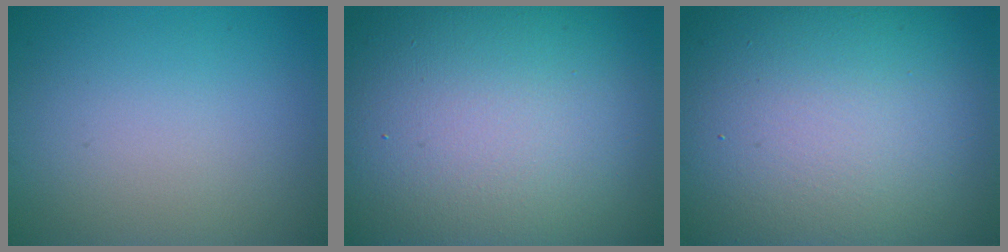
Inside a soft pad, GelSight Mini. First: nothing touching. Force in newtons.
{"total": 22.5, "press": 22.5, "slide": 1.0}
{"total": 20.0, "press": 20.0, "slide": 0.9}